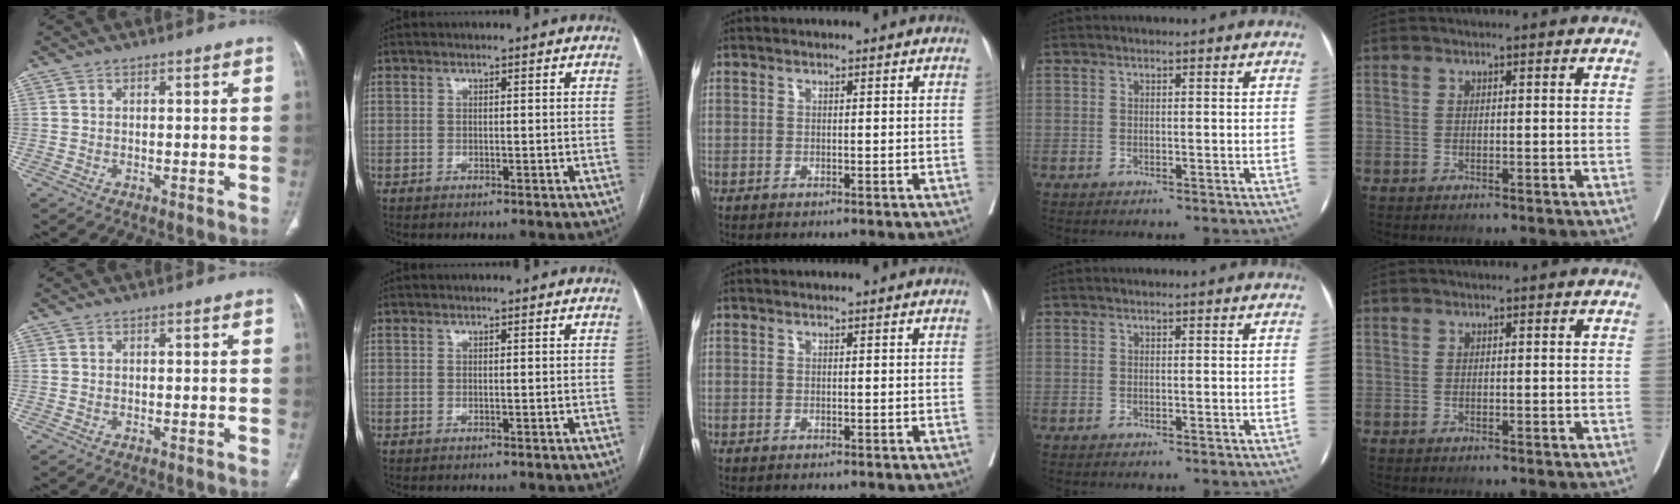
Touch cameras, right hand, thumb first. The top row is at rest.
{}